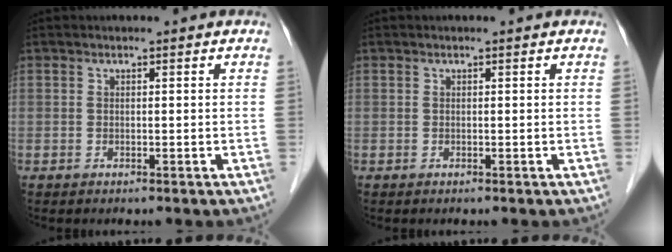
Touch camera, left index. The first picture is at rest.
{"total": 0.0}